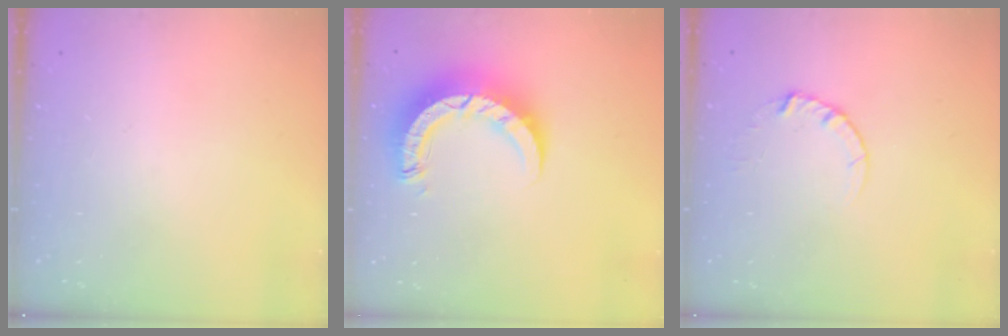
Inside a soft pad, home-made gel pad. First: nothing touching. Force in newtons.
{"total": 8.8, "press": 8.8, "slide": 0.8}
{"total": 2.7, "press": 2.7, "slide": 0.2}